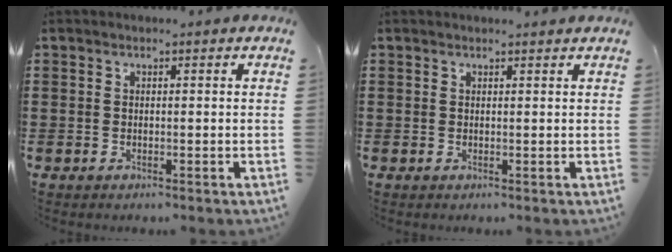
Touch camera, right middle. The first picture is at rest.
{"total": 0.5, "force": [0.5, 0.0, 0.1], "torque": [-0.004, 0.000, 0.010]}